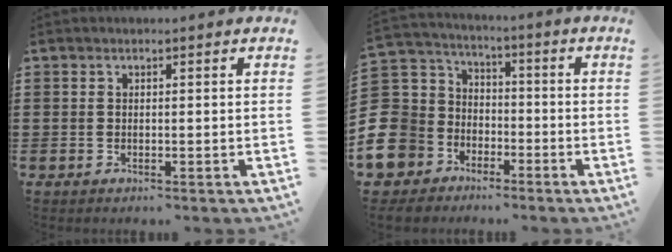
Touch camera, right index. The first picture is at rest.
{"total": 12.5, "force": [-6.7, 10.2, 2.7], "torque": [-0.117, 0.017, -0.128]}